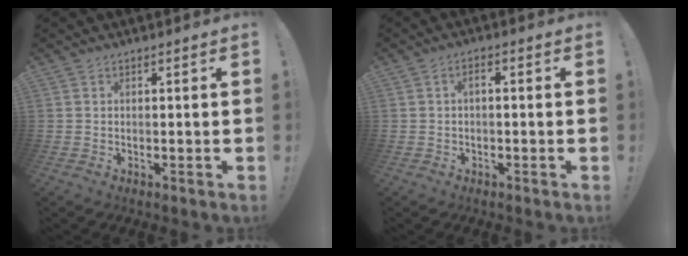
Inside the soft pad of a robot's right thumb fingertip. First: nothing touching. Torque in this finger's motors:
{"motor_torque": [-0.10, -0.22, -0.21, -0.09, 0.01]}